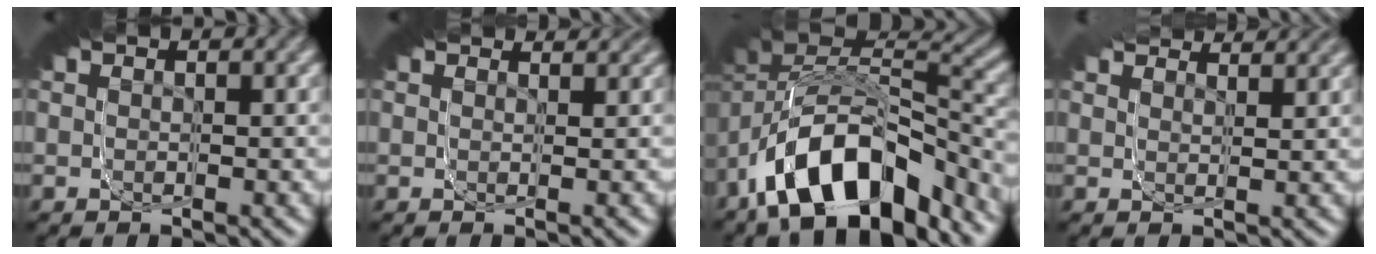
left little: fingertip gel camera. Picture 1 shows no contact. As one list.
[{"total": 1.4, "force": [1.3, -0.5, -0.1], "torque": [-0.006, 0.011, 0.017]}, {"total": 12.0, "force": [-8.3, 6.6, 5.6], "torque": [-0.107, -0.019, -0.128]}, {"total": 3.3, "force": [2.3, 1.9, 1.4], "torque": [-0.039, 0.026, 0.026]}]